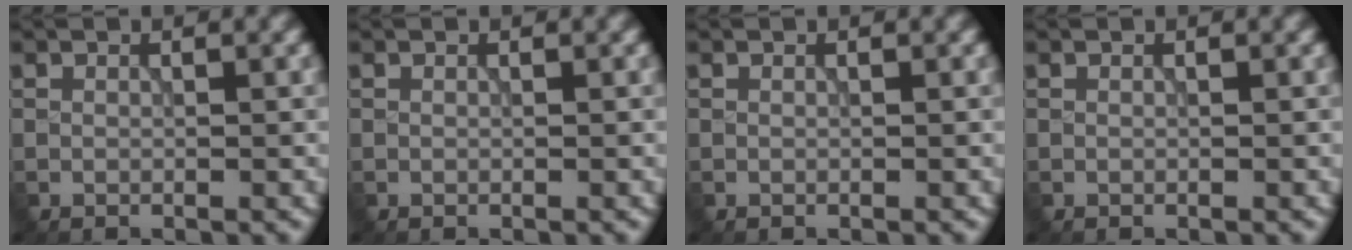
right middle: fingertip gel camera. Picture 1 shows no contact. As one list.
[{"total": 0.0}, {"total": 0.0}, {"total": 0.0}]